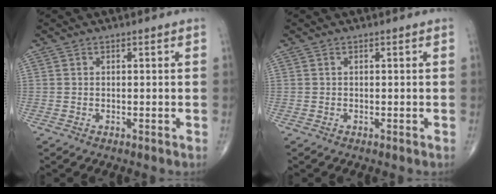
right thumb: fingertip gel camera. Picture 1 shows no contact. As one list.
[{"total": 0.0}]